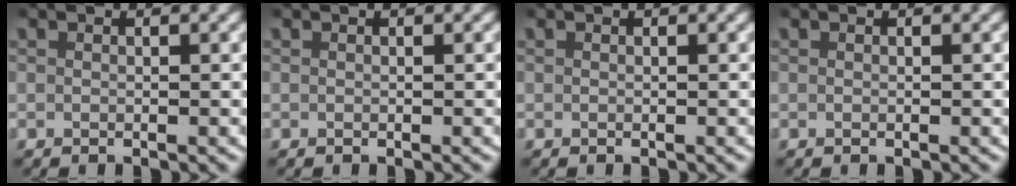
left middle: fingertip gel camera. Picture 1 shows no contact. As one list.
[{"total": 0.0}, {"total": 0.0}, {"total": 0.0}]